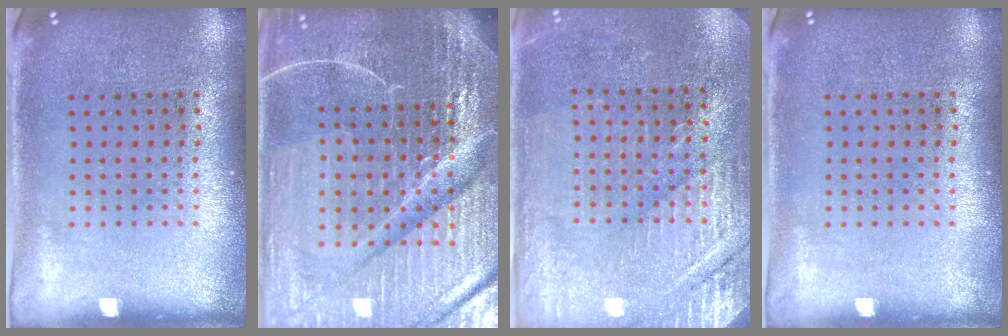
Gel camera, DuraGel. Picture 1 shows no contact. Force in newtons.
{"total": 6.8, "press": 6.0, "slide": 3.2}
{"total": 2.9, "press": 2.9, "slide": 0.3}
{"total": 0.0}